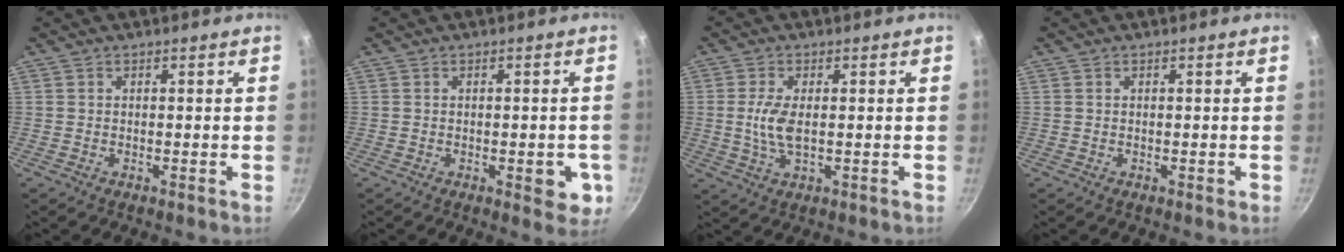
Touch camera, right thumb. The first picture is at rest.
{"total": 5.6, "force": [-1.4, 2.6, 4.7], "torque": [-0.039, -0.001, -0.018]}
{"total": 5.7, "force": [0.1, 2.5, 5.1], "torque": [-0.111, -0.003, 0.001]}
{"total": 0.6, "force": [0.0, 0.4, 0.4], "torque": [-0.001, 0.003, 0.000]}